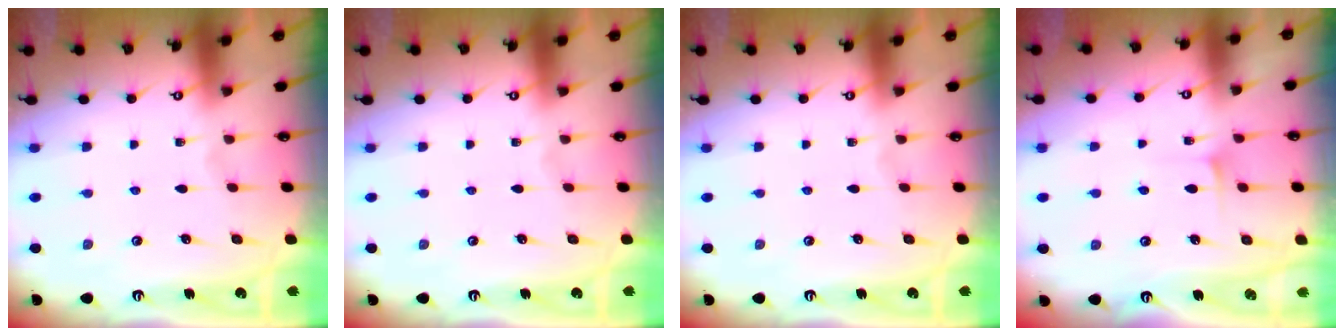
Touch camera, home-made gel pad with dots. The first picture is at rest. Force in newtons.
{"total": 0.0}
{"total": 0.0}
{"total": 4.9, "press": 4.9, "slide": 0.6}